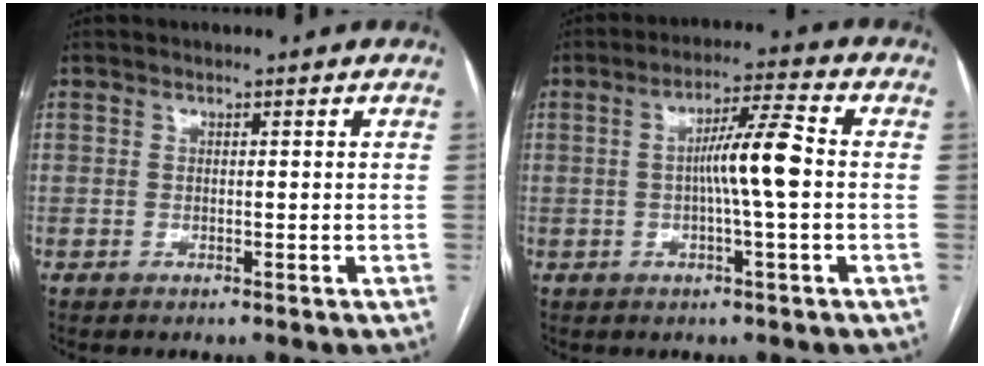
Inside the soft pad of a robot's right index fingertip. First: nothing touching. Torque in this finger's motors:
{"motor_torque": [1.26, 0.14, 0.59, 0.13]}